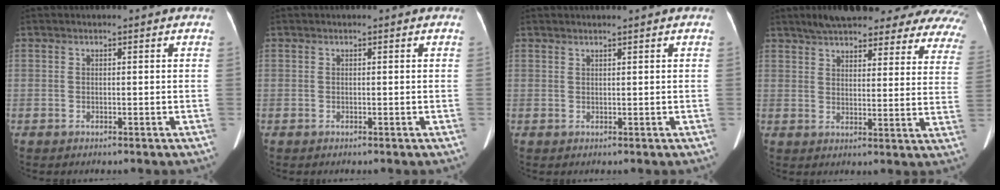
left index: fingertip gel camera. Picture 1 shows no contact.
{"total": 0.0}
{"total": 0.7, "force": [0.6, -0.2, 0.3], "torque": [-0.014, -0.001, 0.019]}
{"total": 27.0, "force": [23.0, 6.4, 12.7], "torque": [-0.175, -0.018, 0.261]}